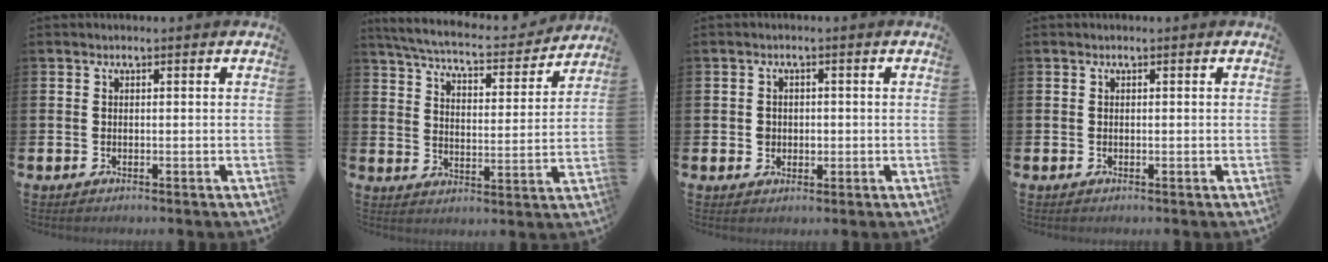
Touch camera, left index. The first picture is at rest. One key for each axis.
{"total": 6.2, "fx": 5.9, "fy": 0.8, "fz": 1.8, "tx": -0.066, "ty": -0.043, "tz": 0.097}
{"total": 1.7, "fx": 0.2, "fy": 1.6, "fz": 0.5, "tx": -0.003, "ty": 0.006, "tz": -0.002}
{"total": 0.0}